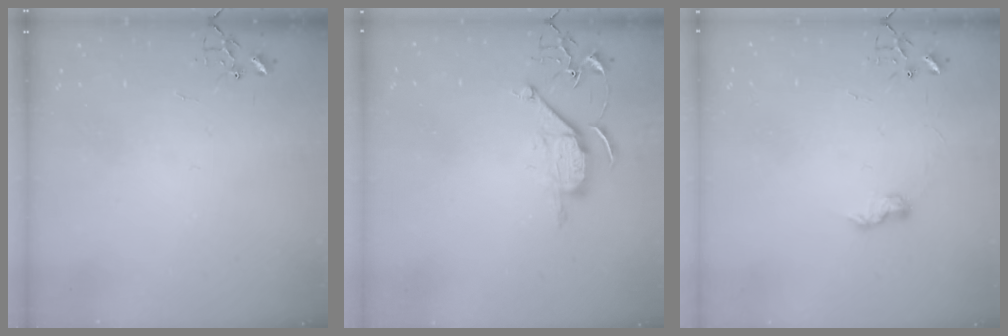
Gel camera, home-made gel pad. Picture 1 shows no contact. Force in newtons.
{"total": 9.1, "press": 9.1, "slide": 0.5}
{"total": 6.0, "press": 6.0, "slide": 0.3}